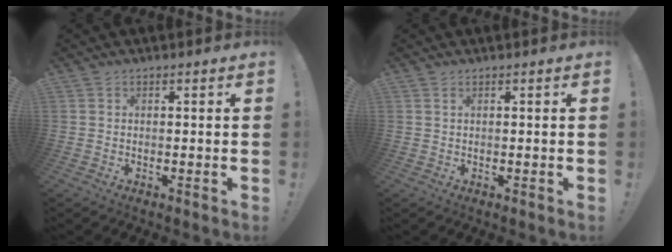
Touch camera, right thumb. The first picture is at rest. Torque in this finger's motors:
{"motor_torque": [-0.16, -0.13, -0.03, 0.08, -0.05]}